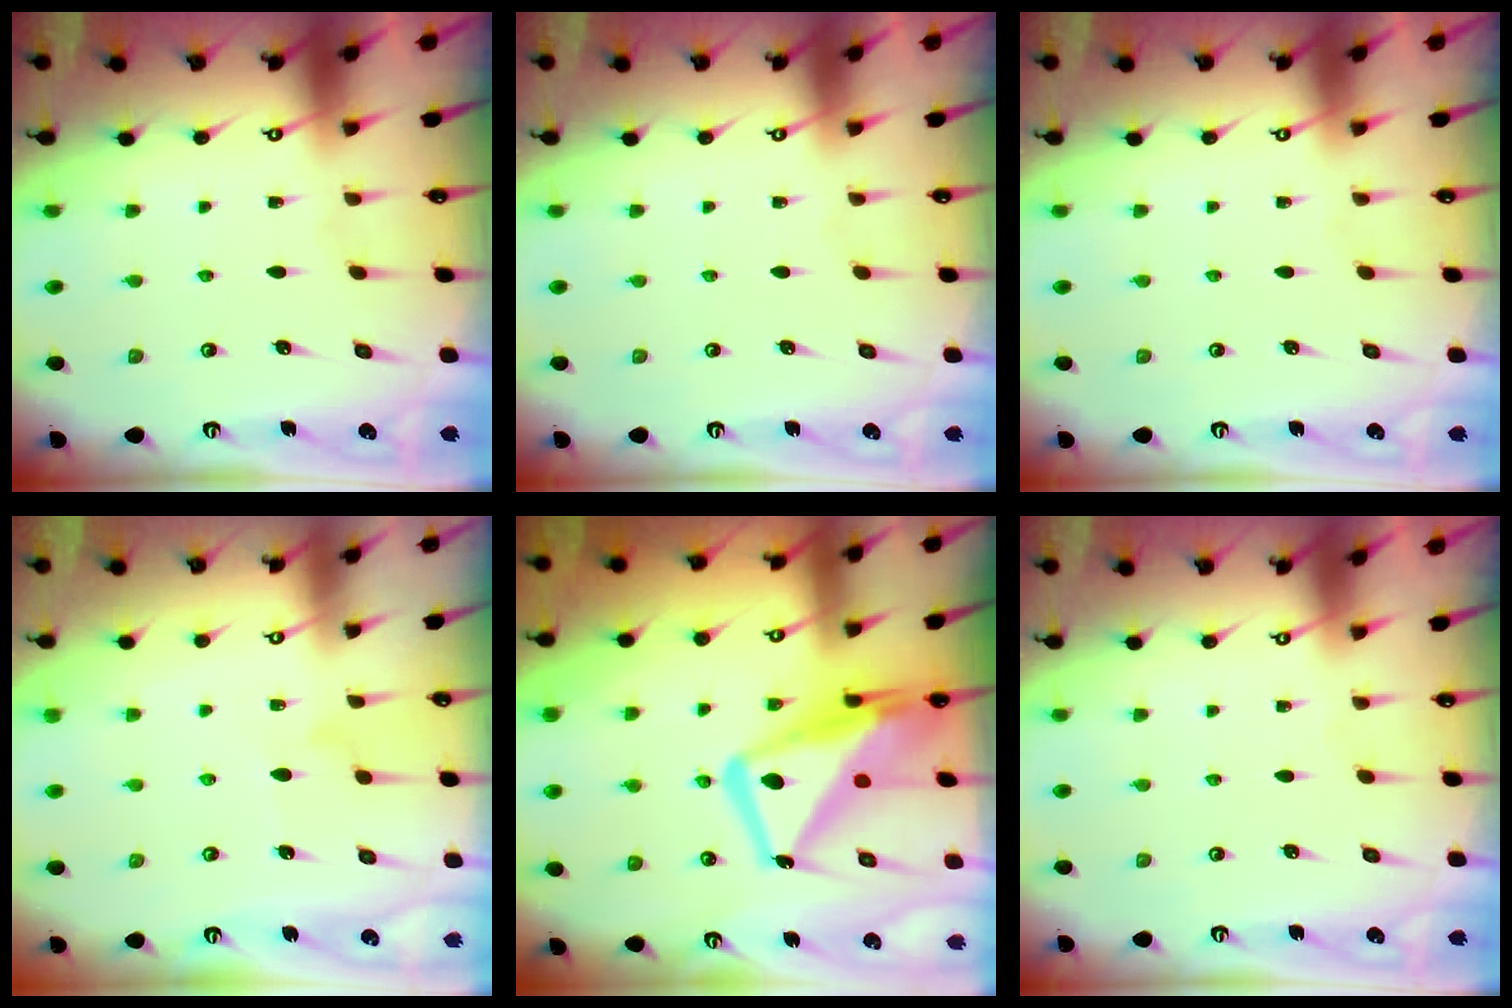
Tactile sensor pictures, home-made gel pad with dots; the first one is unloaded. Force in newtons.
{"total": 0.0}
{"total": 0.0}
{"total": 8.0, "press": 8.0, "slide": 0.4}
{"total": 16.7, "press": 16.6, "slide": 1.8}
{"total": 0.0}